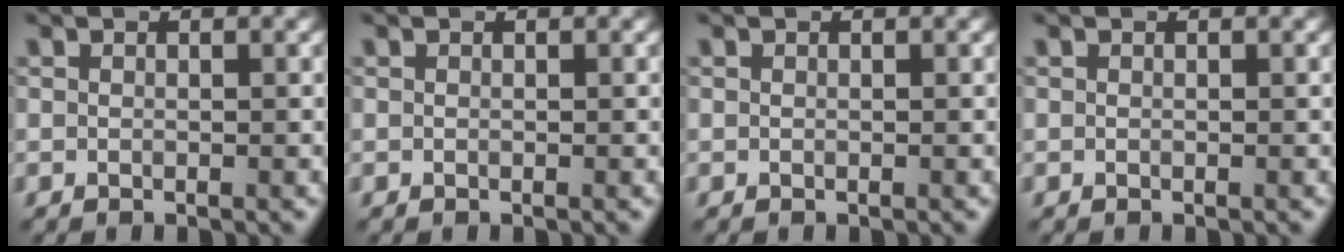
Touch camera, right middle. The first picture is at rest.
{"total": 0.0}
{"total": 0.0}
{"total": 0.0}